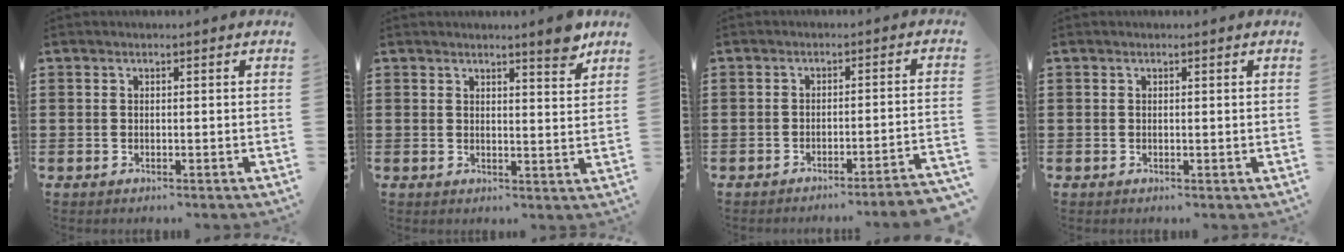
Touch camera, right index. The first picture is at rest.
{"total": 3.9, "force": [3.4, 0.3, 1.9], "torque": [-0.030, -0.009, 0.058]}
{"total": 2.9, "force": [-2.7, -0.5, 1.1], "torque": [-0.021, -0.006, -0.058]}
{"total": 0.0}